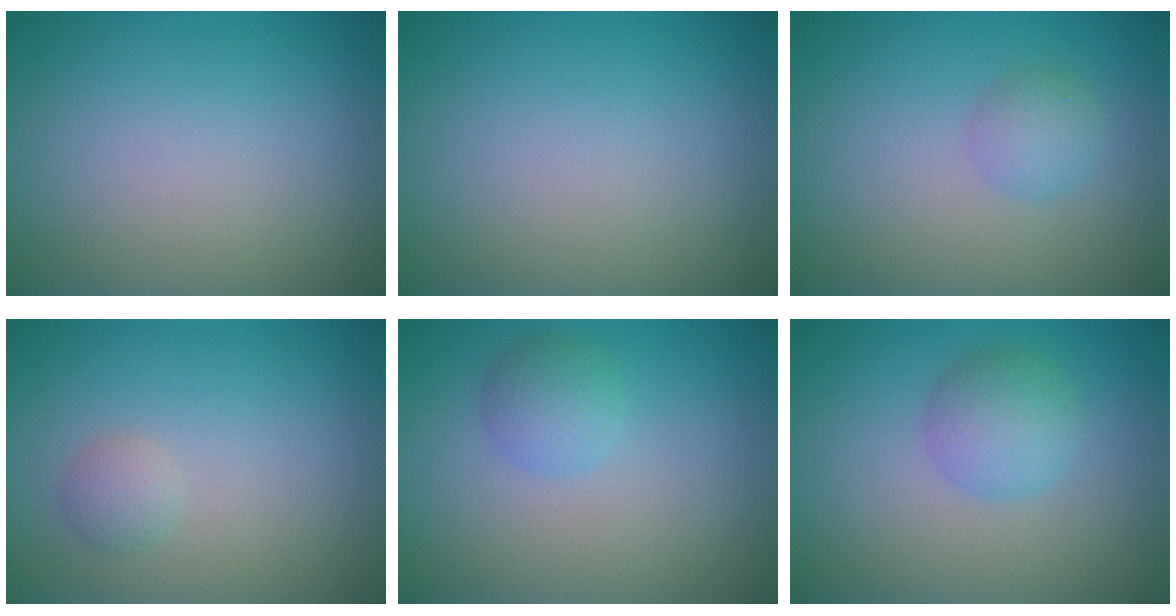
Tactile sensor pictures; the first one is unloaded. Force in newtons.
{"total": 0.0}
{"total": 1.8, "press": 1.8, "slide": 0.0}
{"total": 1.2, "press": 1.1, "slide": 0.1}
{"total": 2.1, "press": 2.1, "slide": 0.2}
{"total": 2.8, "press": 2.8, "slide": 0.1}